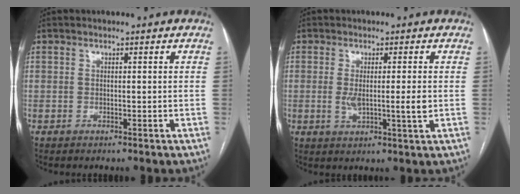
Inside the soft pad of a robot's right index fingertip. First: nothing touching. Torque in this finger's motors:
{"motor_torque": [0.22, 0.24, 0.01, 0.02]}